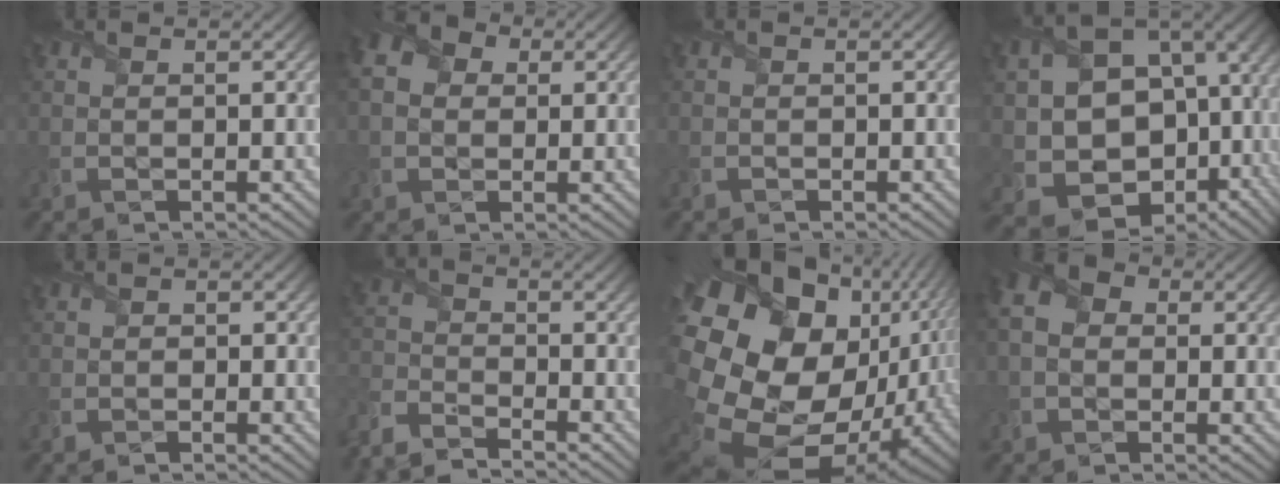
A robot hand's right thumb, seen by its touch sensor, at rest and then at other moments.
{"total": 6.2, "force": [1.1, 5.0, 3.5], "torque": [-0.108, 0.009, 0.018]}
{"total": 0.6, "force": [-0.5, 0.2, 0.0], "torque": [-0.001, -0.002, -0.012]}
{"total": 15.6, "force": [-1.5, 12.2, 9.6], "torque": [-0.191, -0.051, 0.006]}
{"total": 1.3, "force": [-1.0, 0.7, 0.3], "torque": [0.002, -0.002, -0.022]}
{"total": 6.6, "force": [-6.2, 1.4, 1.8], "torque": [-0.055, -0.015, -0.142]}
{"total": 22.5, "force": [-0.9, 17.5, 14.2], "torque": [-0.324, -0.066, -0.003]}
{"total": 6.9, "force": [-0.2, 5.4, 4.3], "torque": [-0.106, 0.013, -0.016]}